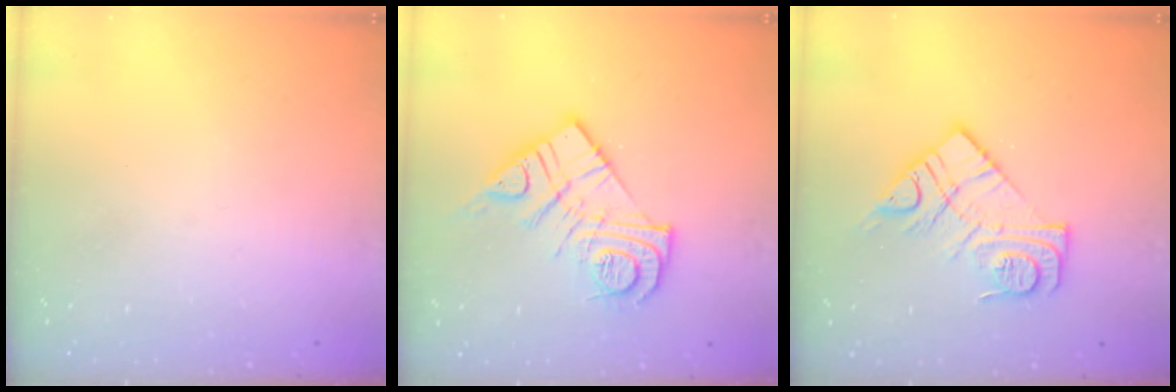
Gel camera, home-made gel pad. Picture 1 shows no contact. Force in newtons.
{"total": 14.7, "press": 14.7, "slide": 1.3}
{"total": 13.2, "press": 13.2, "slide": 1.0}